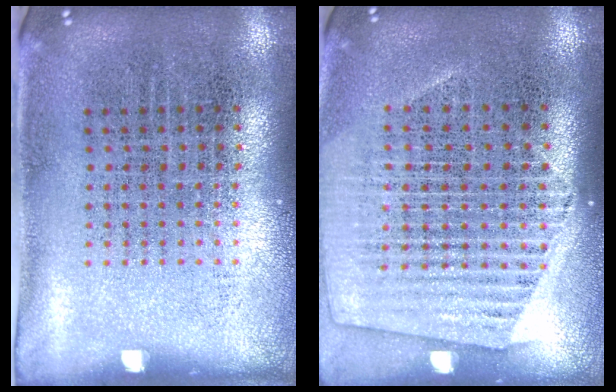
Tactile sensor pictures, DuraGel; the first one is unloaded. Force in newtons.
{"total": 1.4, "press": 1.3, "slide": 0.5}